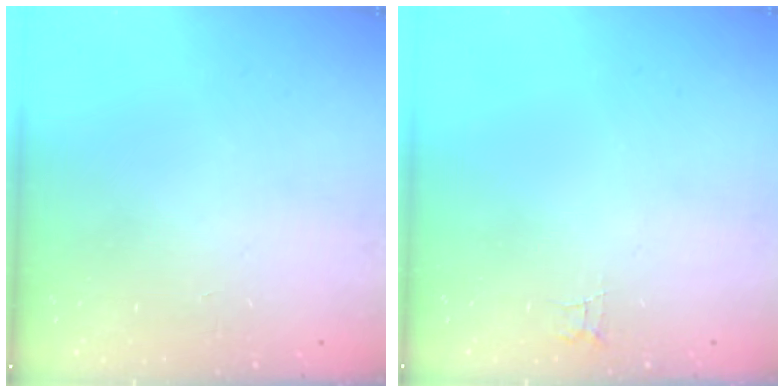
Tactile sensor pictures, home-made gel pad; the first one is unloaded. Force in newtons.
{"total": 2.9, "press": 2.9, "slide": 0.2}